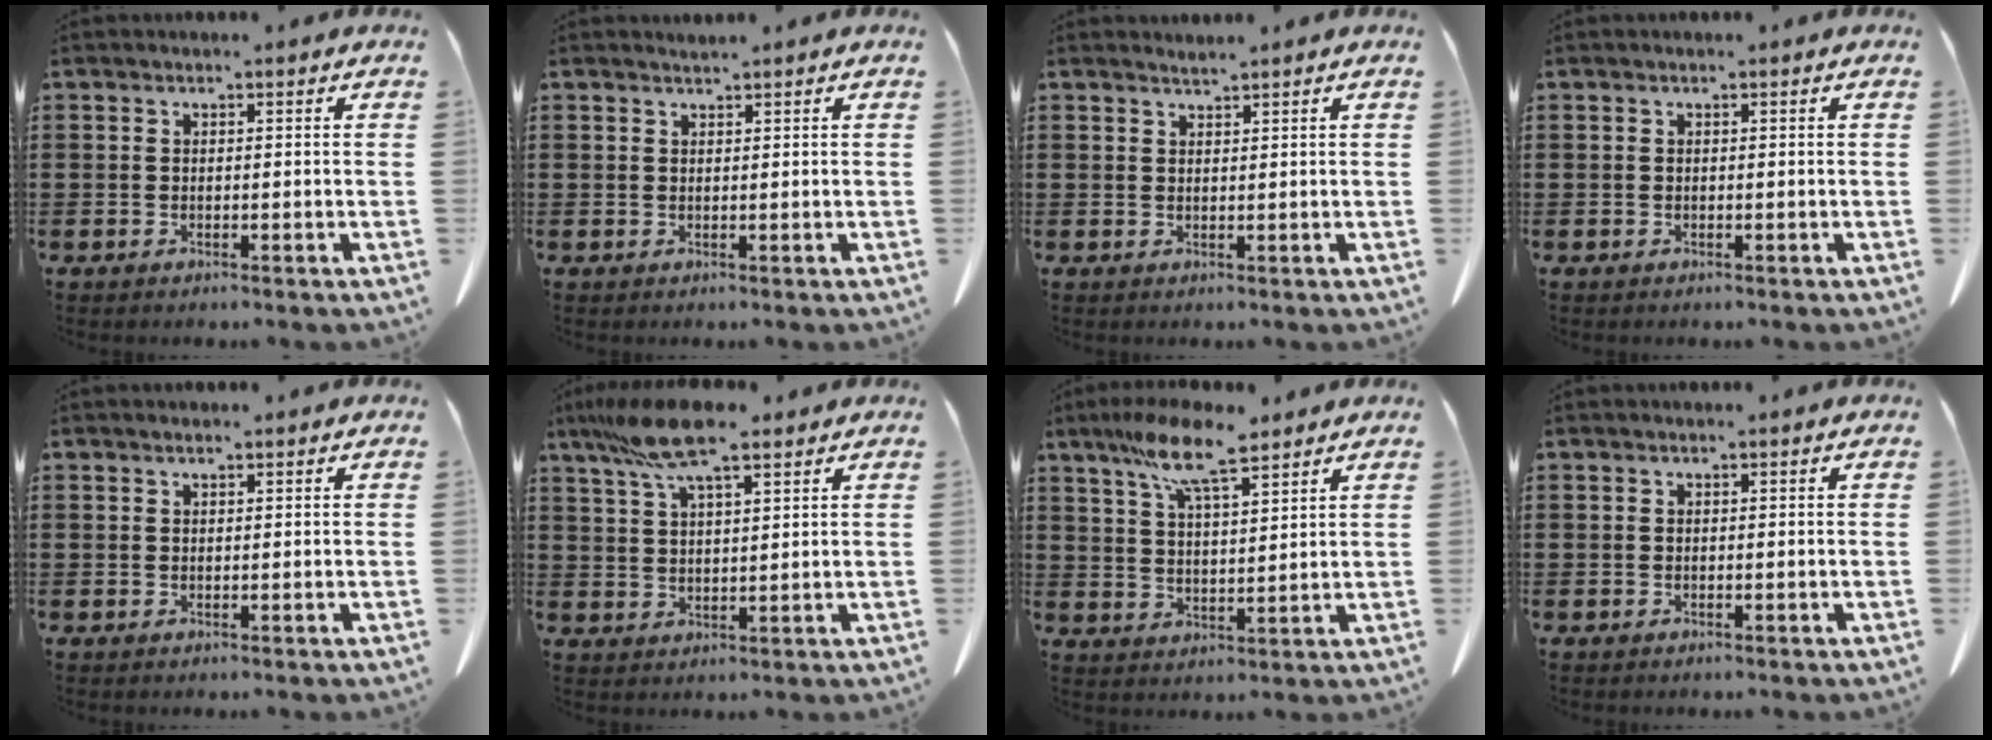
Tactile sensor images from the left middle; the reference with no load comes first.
{"total": 0.7, "force": [0.7, -0.1, 0.2], "torque": [-0.004, -0.002, 0.013]}
{"total": 1.2, "force": [1.1, -0.1, 0.2], "torque": [-0.004, -0.003, 0.022]}
{"total": 0.0}
{"total": 0.6, "force": [0.4, 0.1, 0.4], "torque": [-0.009, 0.002, 0.008]}
{"total": 9.5, "force": [6.3, 2.0, 6.8], "torque": [-0.145, -0.005, 0.114]}
{"total": 9.5, "force": [6.9, 1.8, 6.2], "torque": [-0.136, -0.007, 0.125]}
{"total": 0.0}